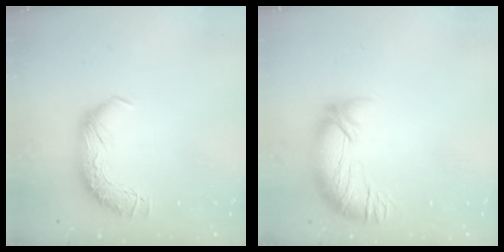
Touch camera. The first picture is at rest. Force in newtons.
{"total": 3.5, "press": 2.5, "slide": 2.4}